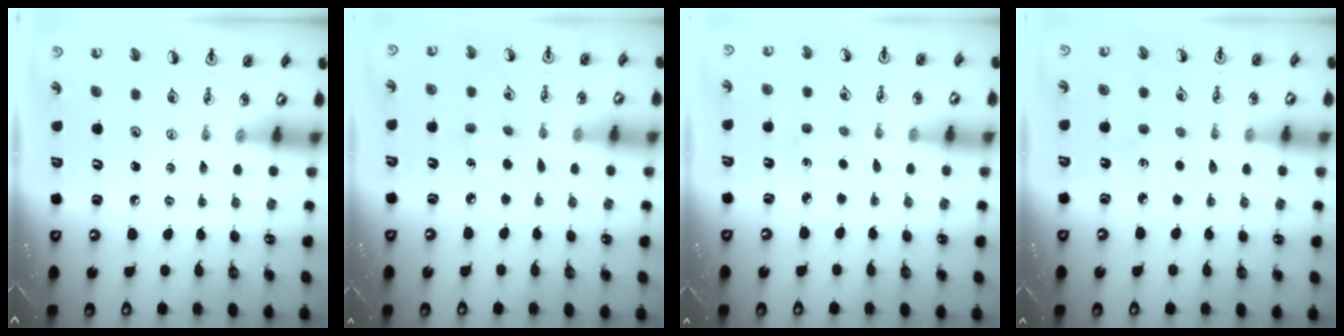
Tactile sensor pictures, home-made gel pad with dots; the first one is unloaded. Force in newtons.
{"total": 5.4, "press": 5.3, "slide": 0.6}
{"total": 2.6, "press": 2.6, "slide": 0.4}
{"total": 3.2, "press": 3.2, "slide": 0.3}